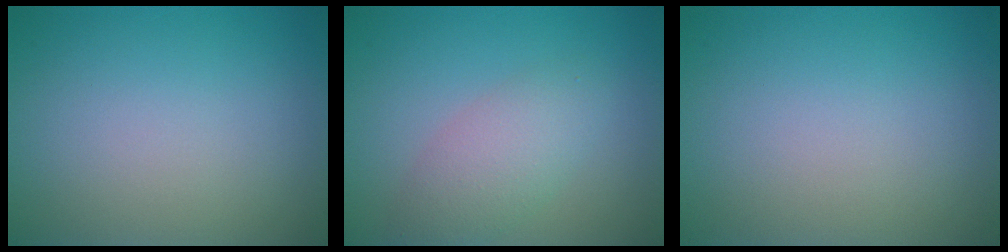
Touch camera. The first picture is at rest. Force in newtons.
{"total": 3.4, "press": 3.4, "slide": 0.0}
{"total": 0.0}